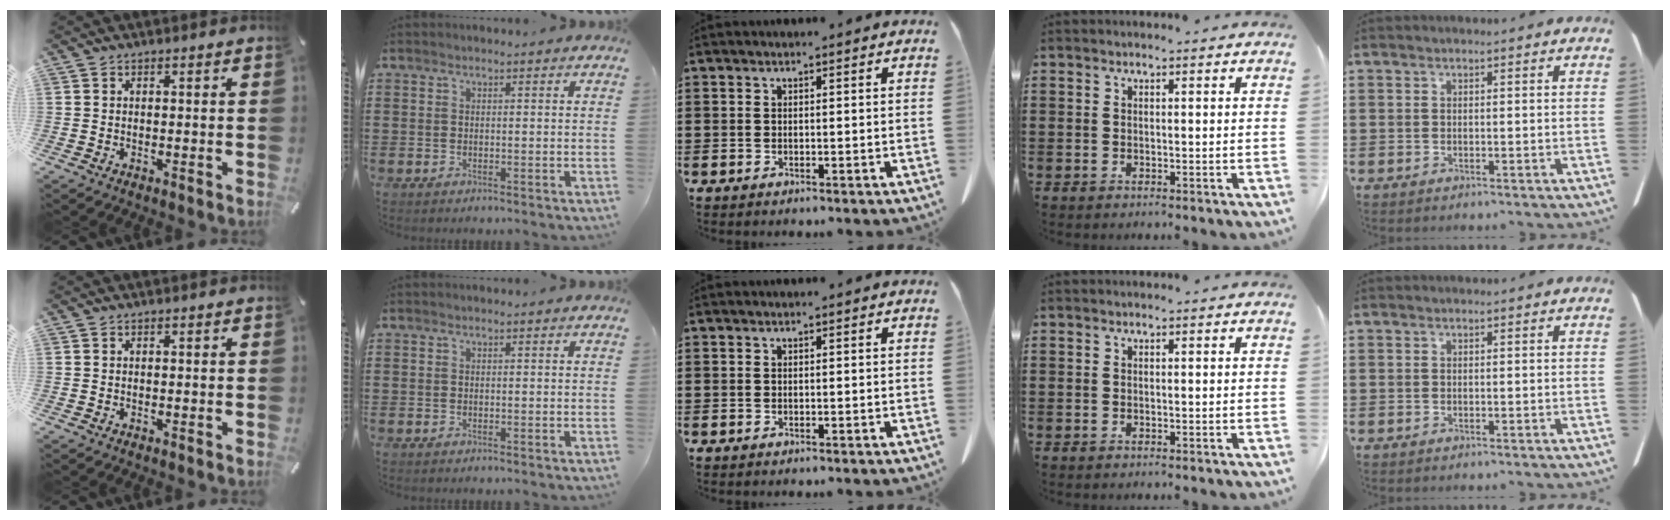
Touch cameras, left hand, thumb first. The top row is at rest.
{}